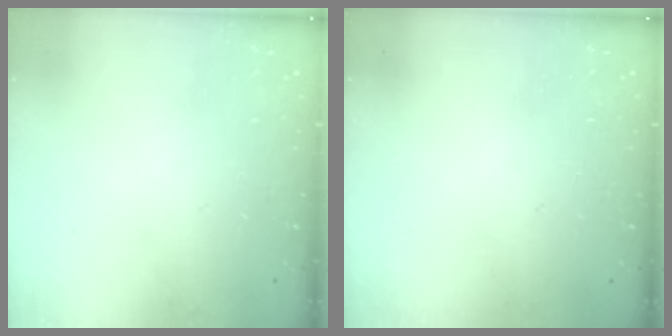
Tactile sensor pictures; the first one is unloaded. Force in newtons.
{"total": 0.0}